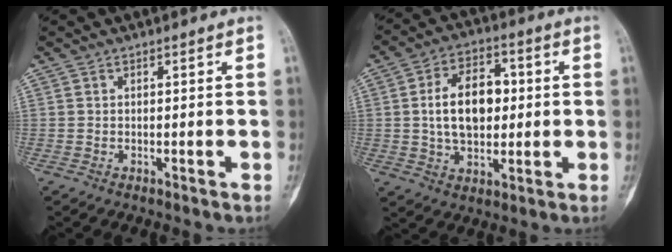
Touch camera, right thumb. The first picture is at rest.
{"total": 12.6, "force": [0.9, 8.1, 9.6], "torque": [-0.138, 0.012, 0.015]}